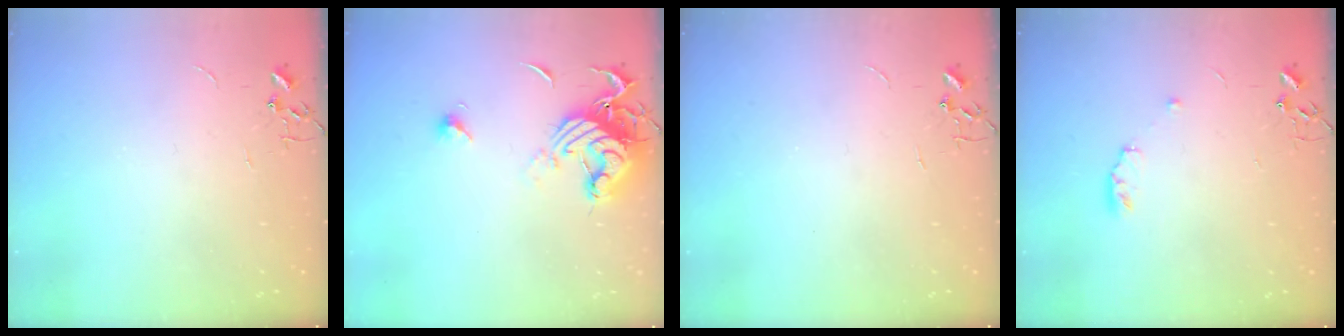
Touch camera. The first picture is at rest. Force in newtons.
{"total": 14.0, "press": 14.0, "slide": 1.1}
{"total": 0.0}
{"total": 4.6, "press": 4.6, "slide": 0.7}